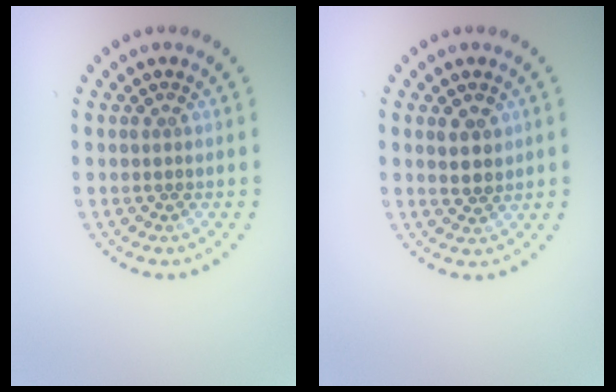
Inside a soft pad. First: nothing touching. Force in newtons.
{"total": 2.2, "press": 2.1, "slide": 0.8}